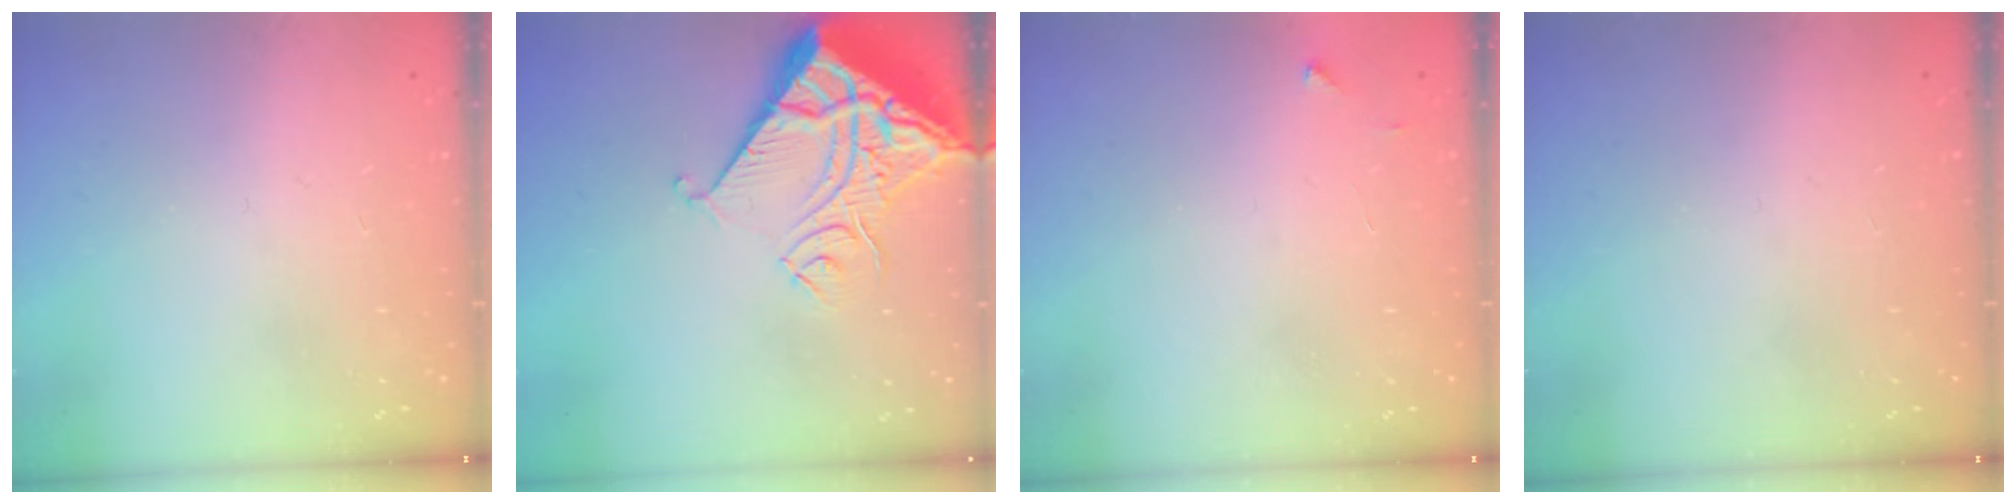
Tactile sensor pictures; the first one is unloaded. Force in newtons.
{"total": 11.2, "press": 11.1, "slide": 1.5}
{"total": 2.0, "press": 2.0, "slide": 0.2}
{"total": 0.0}